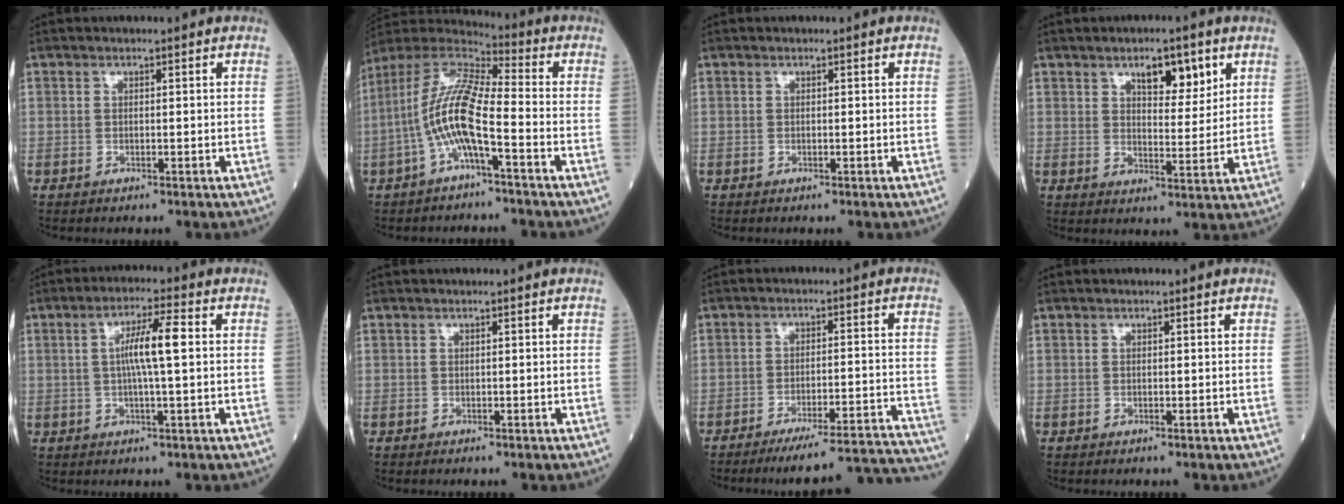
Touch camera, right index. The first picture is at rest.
{"total": 11.8, "force": [-3.3, 1.8, 11.1], "torque": [-0.232, 0.017, -0.071]}
{"total": 0.0}
{"total": 6.6, "force": [3.8, 2.4, 4.8], "torque": [-0.073, -0.001, 0.059]}
{"total": 6.5, "force": [0.7, 0.1, 6.5], "torque": [-0.118, 0.005, 0.011]}
{"total": 0.0}
{"total": 20.3, "force": [-19.6, -1.2, 5.4], "torque": [-0.021, -0.003, -0.255]}
{"total": 0.0}